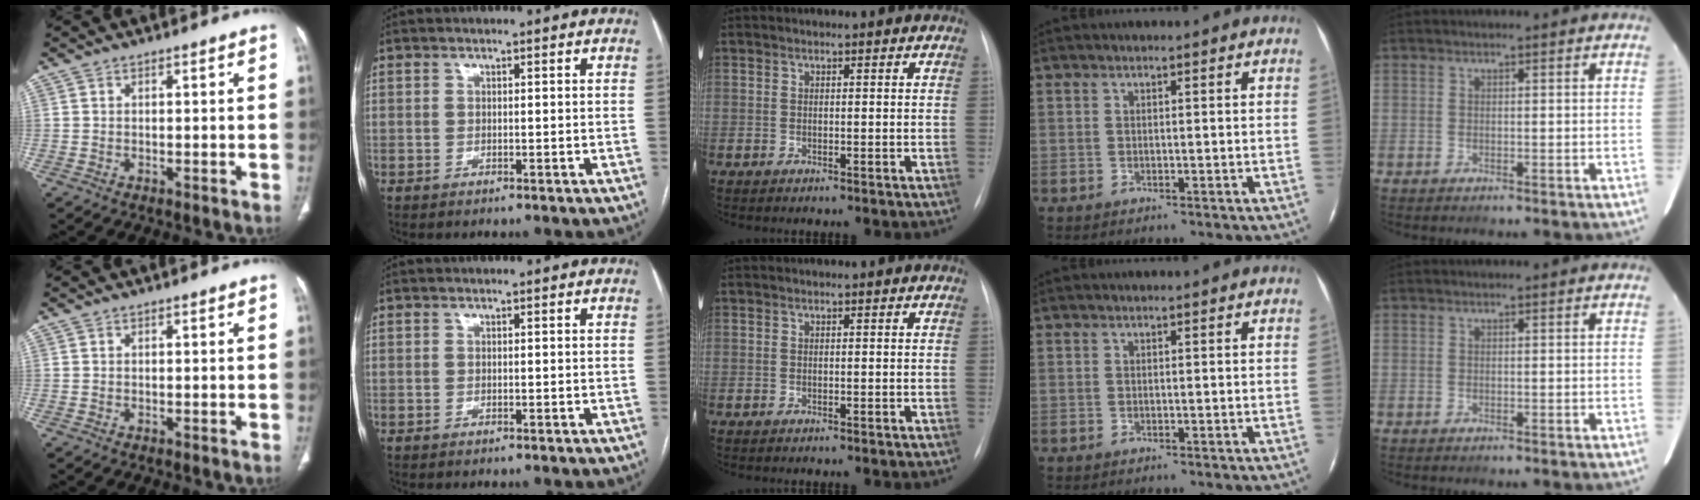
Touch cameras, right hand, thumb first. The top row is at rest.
{}